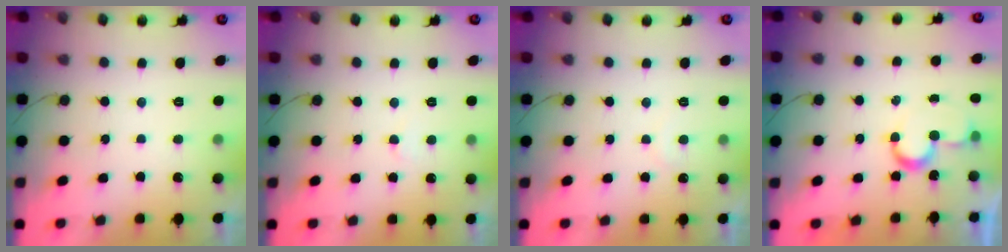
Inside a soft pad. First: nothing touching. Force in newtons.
{"total": 2.4, "press": 2.4, "slide": 0.2}
{"total": 5.0, "press": 5.0, "slide": 0.3}
{"total": 5.7, "press": 5.7, "slide": 0.4}